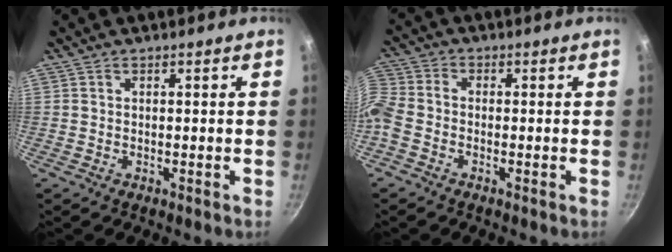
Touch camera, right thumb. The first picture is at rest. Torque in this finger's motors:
{"motor_torque": [0.21, -0.17, 0.18, 0.63, 0.05]}